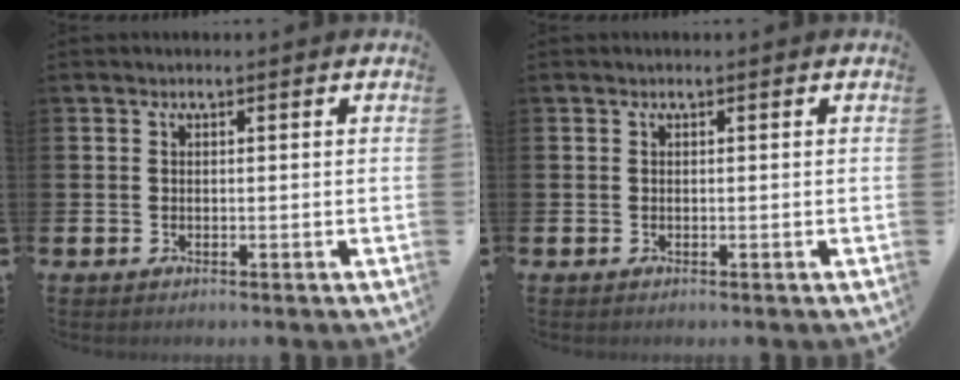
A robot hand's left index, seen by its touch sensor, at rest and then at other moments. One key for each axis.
{"total": 0.0}